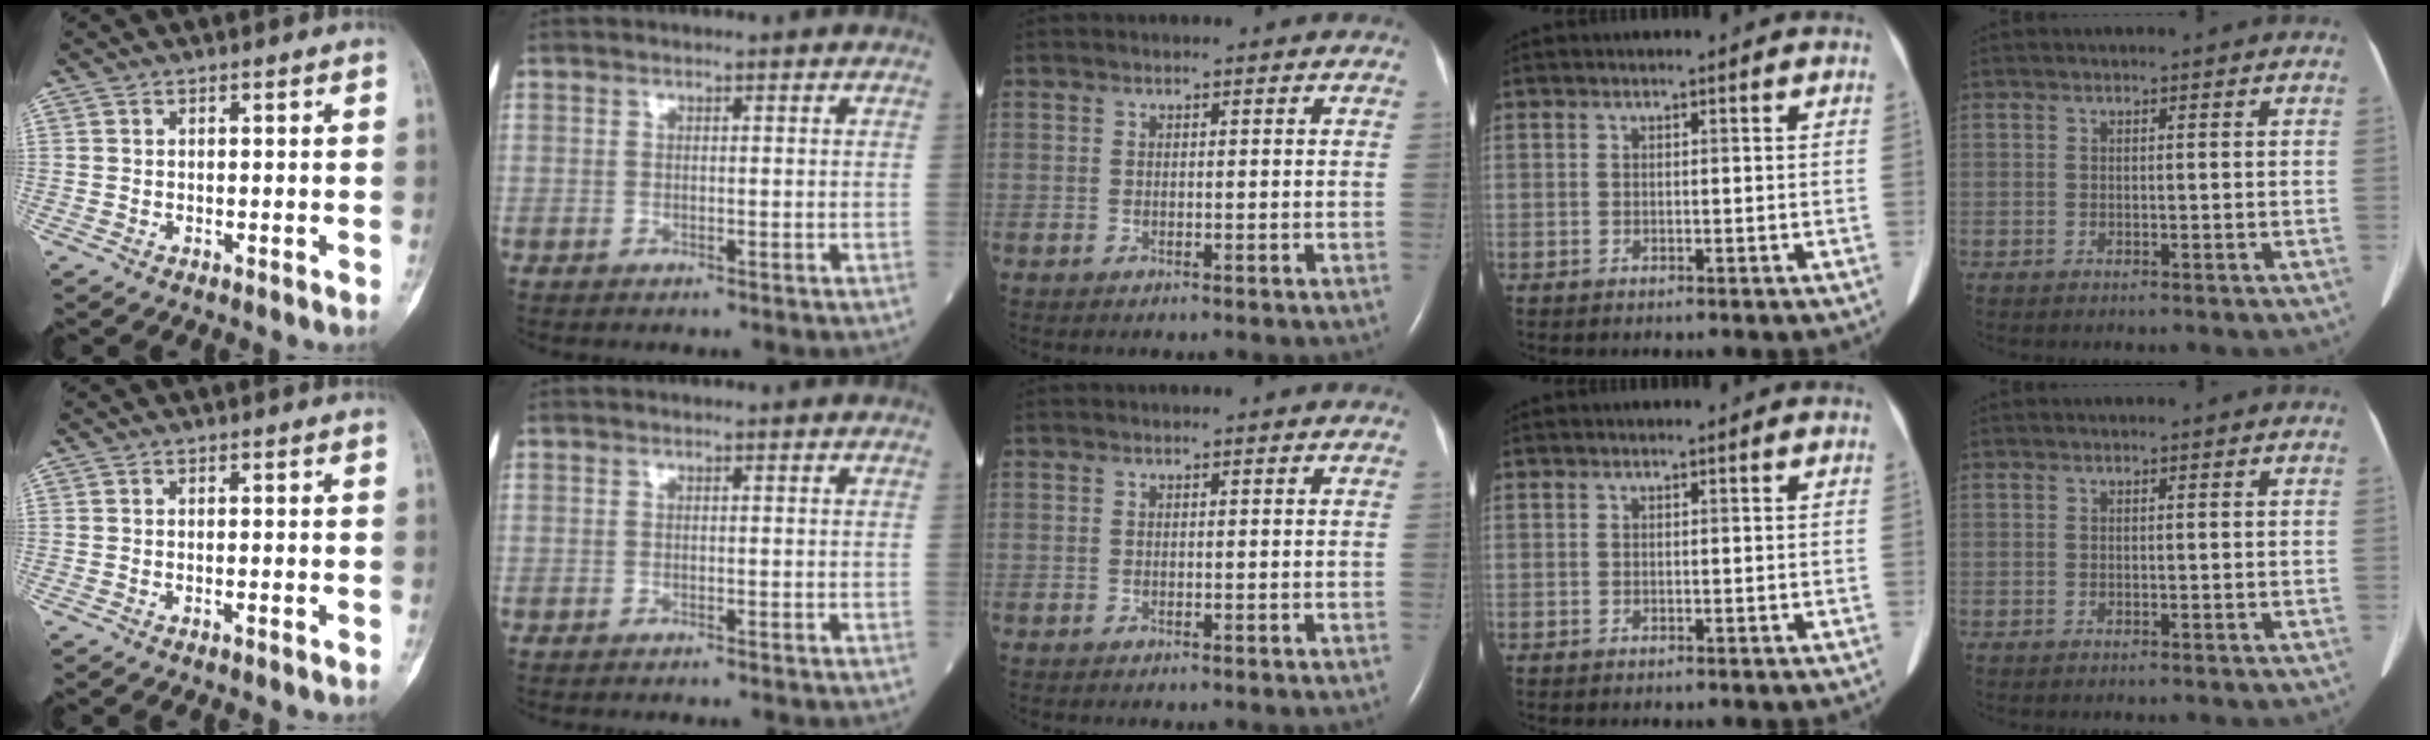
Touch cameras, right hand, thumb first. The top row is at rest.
{"thumb": {"total": 0.6, "force": [-0.3, 0.0, 0.5], "torque": [-0.010, 0.003, -0.002]}, "index": {"total": 1.1, "force": [-1.0, -0.1, 0.4], "torque": [-0.006, 0.000, -0.012]}}